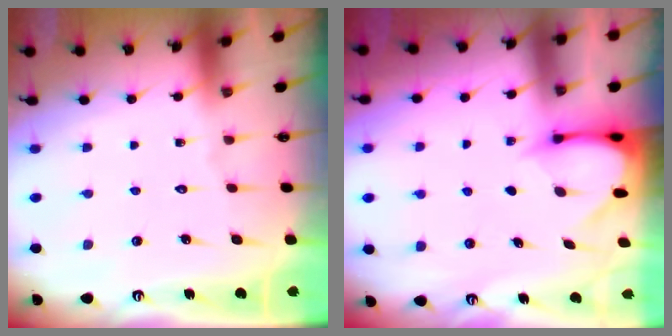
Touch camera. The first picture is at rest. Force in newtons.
{"total": 3.2, "press": 3.2, "slide": 0.3}